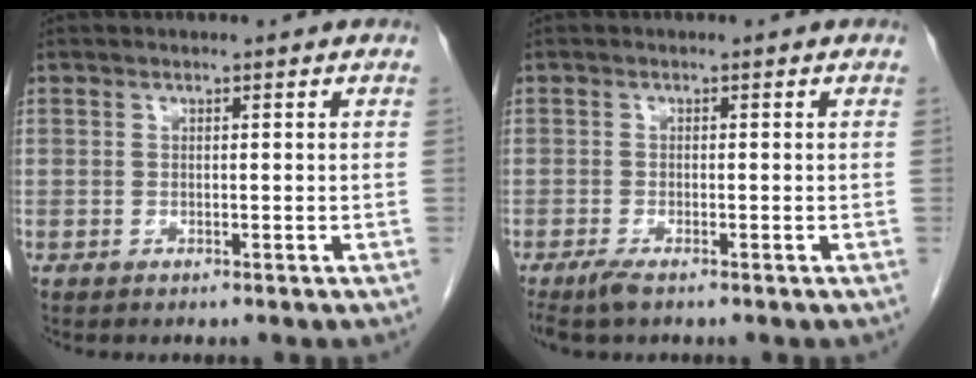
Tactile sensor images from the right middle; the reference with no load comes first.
{"total": 2.4, "force": [-1.8, 0.4, 1.6], "torque": [-0.037, -0.008, -0.034]}